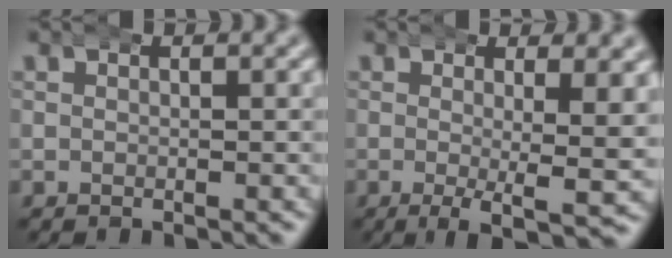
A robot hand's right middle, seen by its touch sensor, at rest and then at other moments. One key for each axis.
{"total": 5.5, "fx": -1.6, "fy": 1.5, "fz": 5.0, "tx": -0.081, "ty": -0.021, "tz": -0.023}